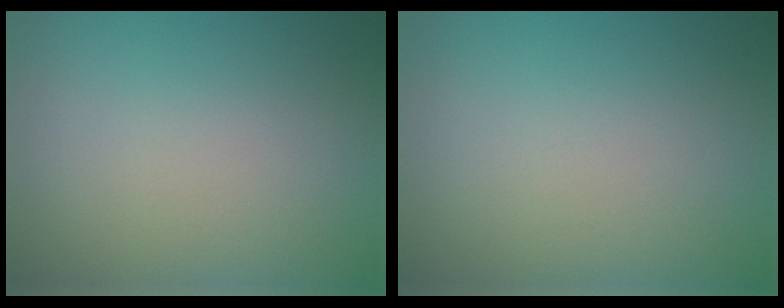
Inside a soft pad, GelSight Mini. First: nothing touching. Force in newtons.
{"total": 0.0}